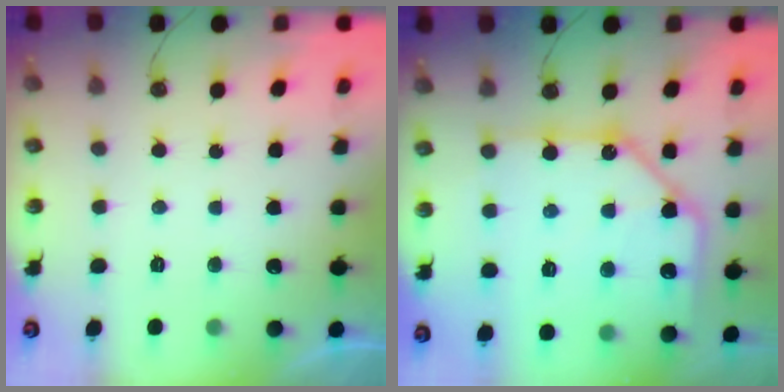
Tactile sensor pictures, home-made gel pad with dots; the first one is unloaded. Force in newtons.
{"total": 15.8, "press": 15.7, "slide": 1.8}